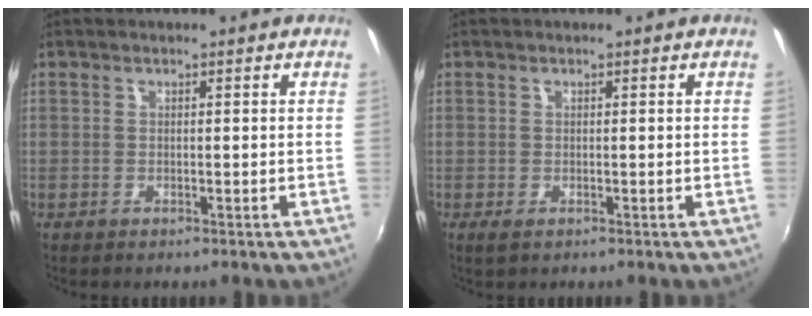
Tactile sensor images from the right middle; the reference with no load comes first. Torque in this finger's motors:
{"motor_torque": [0.52, -0.30, -0.02, 0.02]}